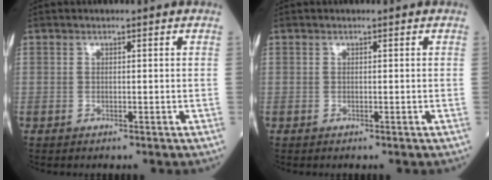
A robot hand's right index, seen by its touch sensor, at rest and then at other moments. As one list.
[{"total": 0.0}]